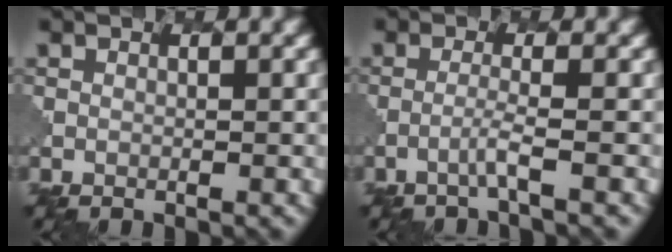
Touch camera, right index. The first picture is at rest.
{"total": 1.4, "force": [-0.8, 0.0, 1.2], "torque": [-0.019, 0.003, -0.026]}